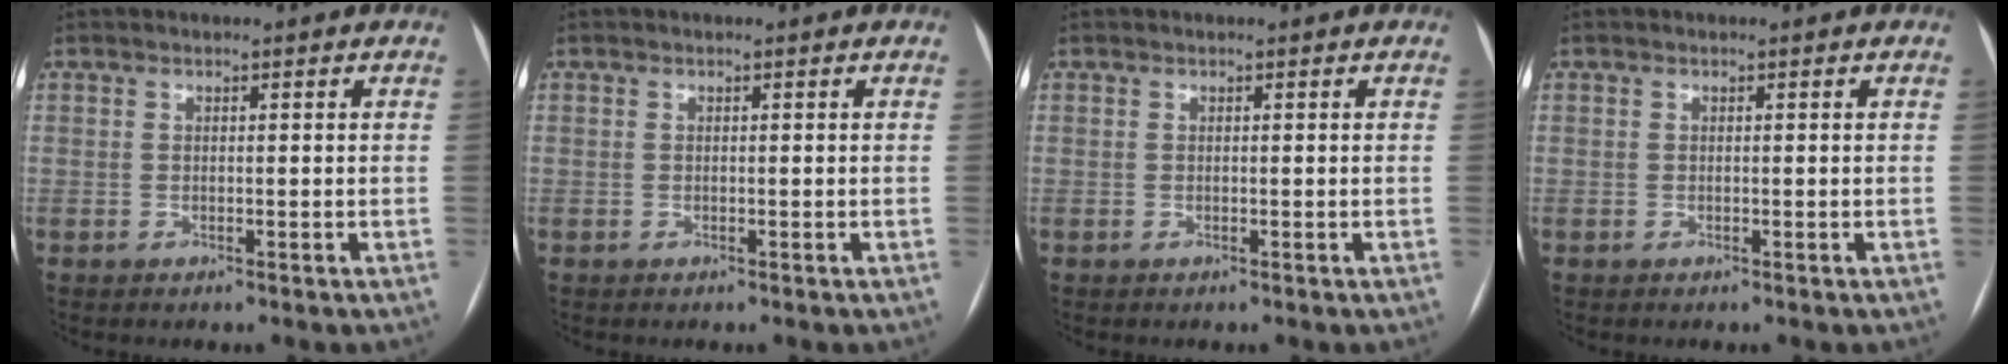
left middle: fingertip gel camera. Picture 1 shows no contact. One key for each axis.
{"total": 0.0}
{"total": 0.0}
{"total": 0.0}